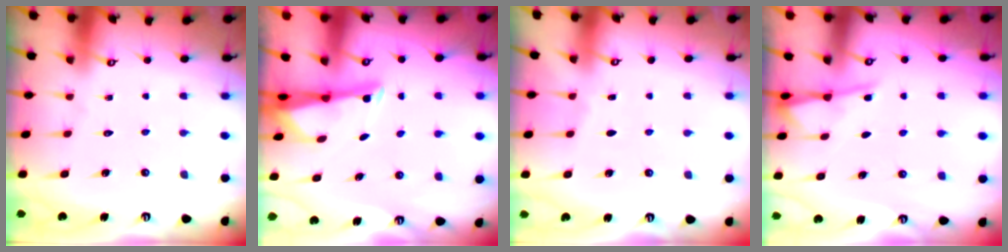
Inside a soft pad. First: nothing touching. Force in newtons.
{"total": 2.7, "press": 2.7, "slide": 0.5}
{"total": 2.5, "press": 2.5, "slide": 0.4}
{"total": 3.0, "press": 3.0, "slide": 0.6}